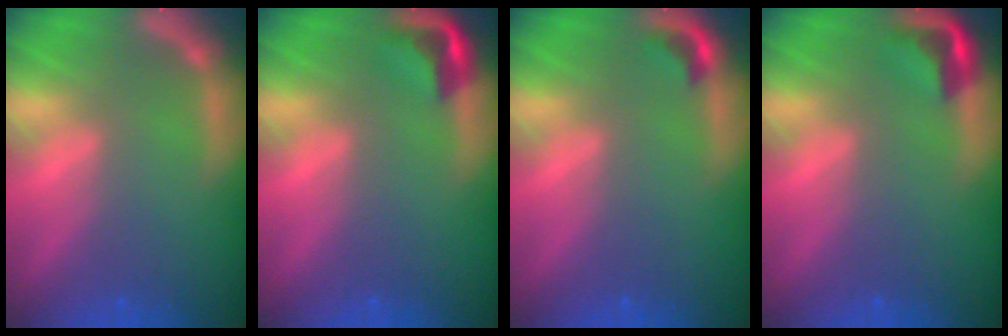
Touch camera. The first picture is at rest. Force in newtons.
{"total": 2.9}
{"total": 1.4}
{"total": 2.9}